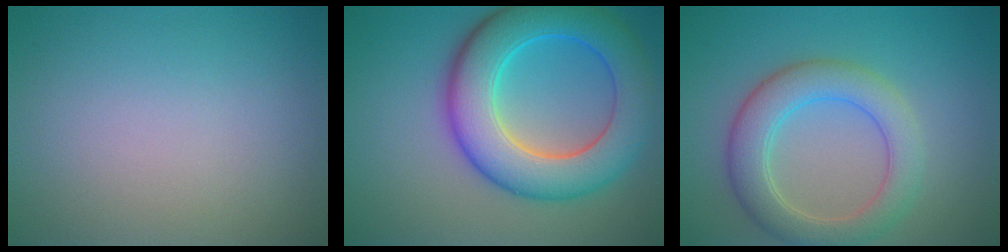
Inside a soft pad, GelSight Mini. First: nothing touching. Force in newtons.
{"total": 9.6, "press": 9.6, "slide": 0.0}
{"total": 5.2, "press": 5.2, "slide": 0.3}